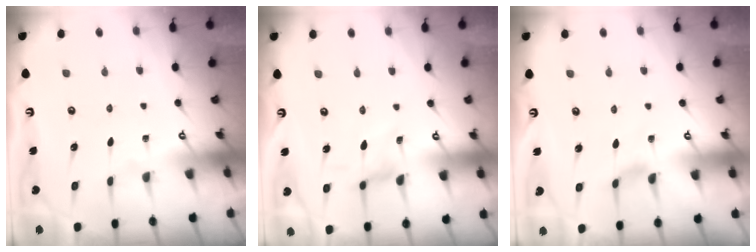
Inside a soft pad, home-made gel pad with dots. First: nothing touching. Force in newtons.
{"total": 0.7, "press": 0.6, "slide": 0.2}
{"total": 0.0}